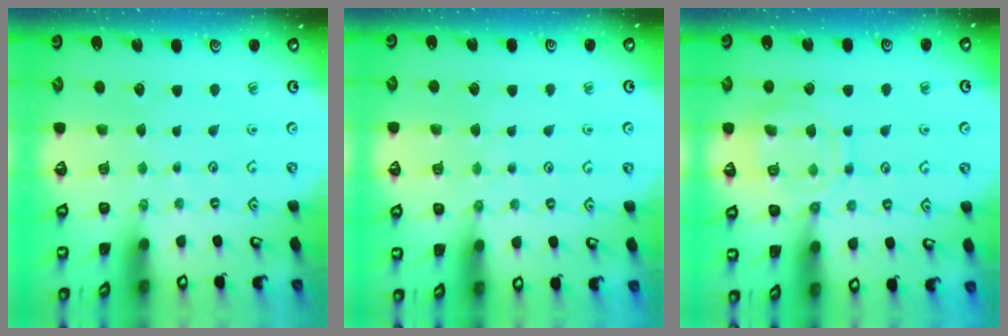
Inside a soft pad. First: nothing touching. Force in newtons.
{"total": 2.9, "press": 2.9, "slide": 0.2}
{"total": 13.1, "press": 13.0, "slide": 1.2}